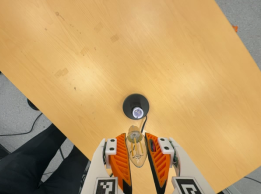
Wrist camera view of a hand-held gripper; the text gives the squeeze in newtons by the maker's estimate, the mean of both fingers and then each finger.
{"total": 13.3, "left": 13.9, "right": 12.7}